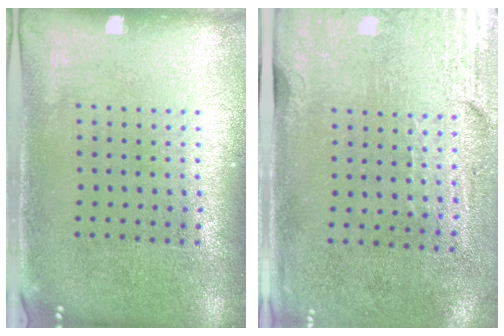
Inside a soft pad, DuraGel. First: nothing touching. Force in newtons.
{"total": 3.0, "press": 2.5, "slide": 1.6}